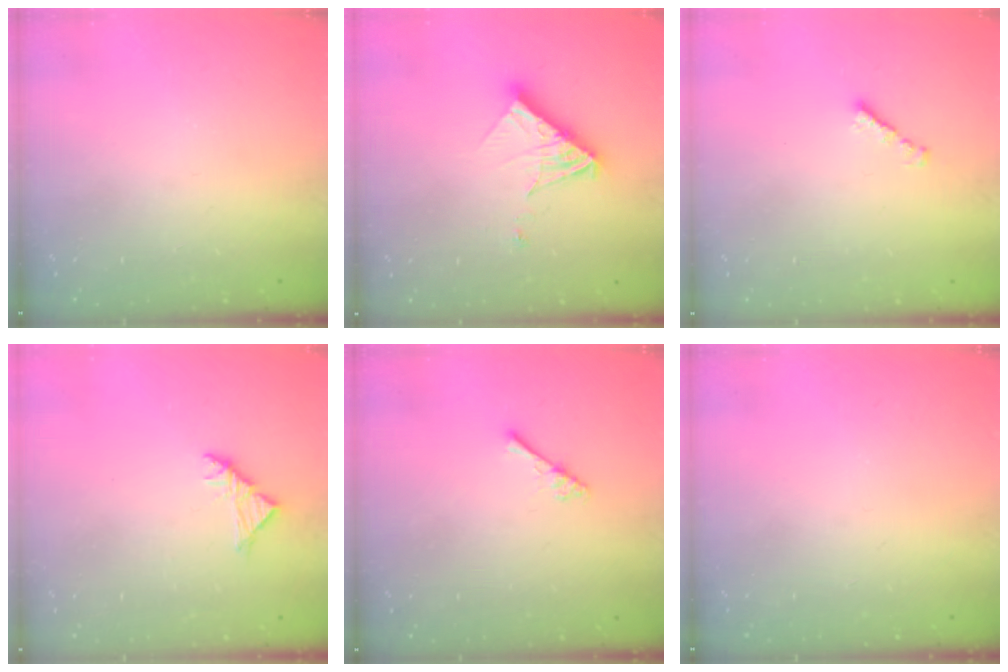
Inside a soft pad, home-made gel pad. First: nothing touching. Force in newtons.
{"total": 11.7, "press": 11.6, "slide": 1.5}
{"total": 1.0, "press": 0.8, "slide": 0.5}
{"total": 3.5, "press": 3.4, "slide": 0.9}
{"total": 2.5, "press": 2.5, "slide": 0.4}
{"total": 0.0}